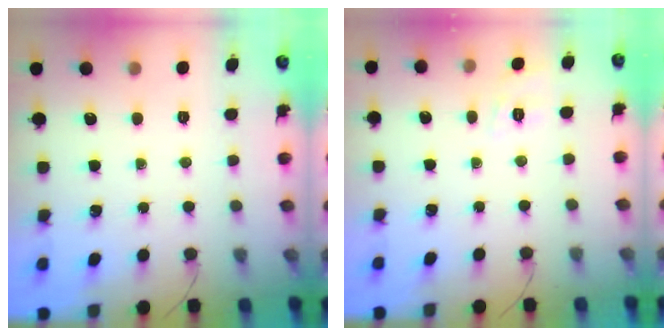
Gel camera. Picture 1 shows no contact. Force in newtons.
{"total": 2.0, "press": 0.6, "slide": 1.9}